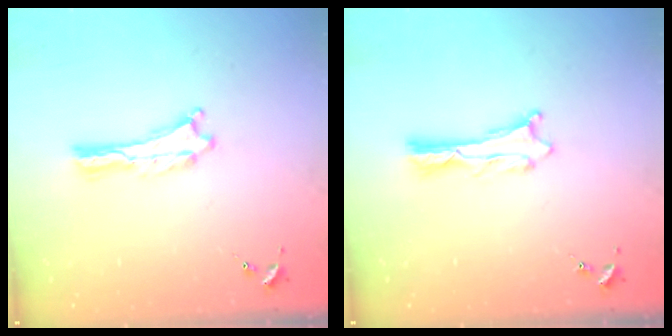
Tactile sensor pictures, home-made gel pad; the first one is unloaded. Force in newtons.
{"total": 1.3, "press": 1.2, "slide": 0.1}